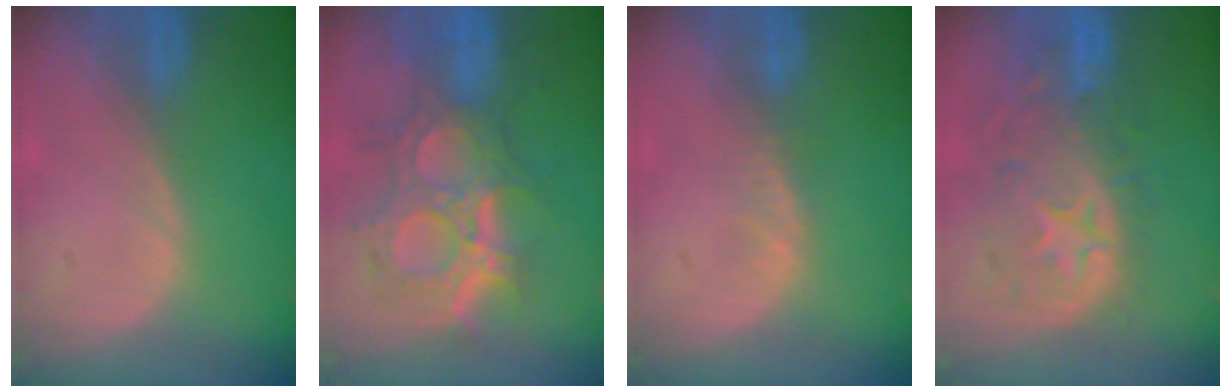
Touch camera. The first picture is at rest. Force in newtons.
{"total": 11.9, "press": 10.7, "slide": 5.3}
{"total": 1.5, "press": 1.5, "slide": 0.2}
{"total": 11.0, "press": 9.8, "slide": 5.1}